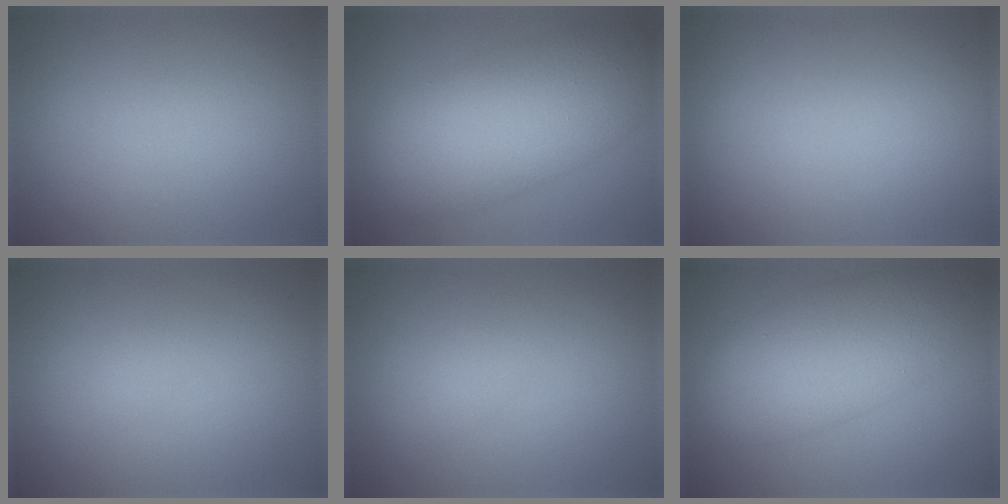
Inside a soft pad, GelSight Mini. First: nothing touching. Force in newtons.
{"total": 9.7, "press": 9.7, "slide": 0.3}
{"total": 0.0}
{"total": 0.9, "press": 0.9, "slide": 0.0}
{"total": 1.6, "press": 1.6, "slide": 0.0}
{"total": 7.6, "press": 7.6, "slide": 0.1}